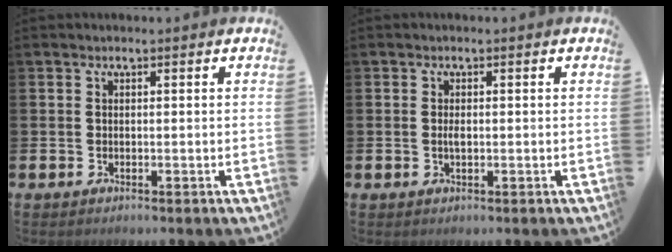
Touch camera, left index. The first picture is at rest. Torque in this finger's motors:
{"motor_torque": [0.33, 0.09, 0.16, 0.07]}